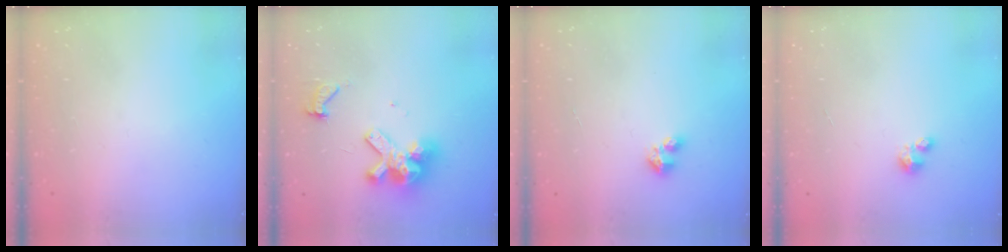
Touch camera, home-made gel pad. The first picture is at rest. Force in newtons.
{"total": 11.4, "press": 11.4, "slide": 1.4}
{"total": 2.7, "press": 2.7, "slide": 0.3}
{"total": 2.5, "press": 2.5, "slide": 0.3}